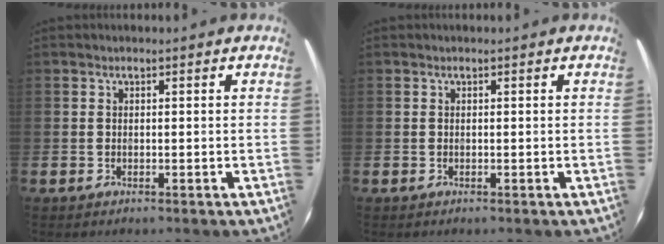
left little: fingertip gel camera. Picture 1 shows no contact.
{"total": 0.0}